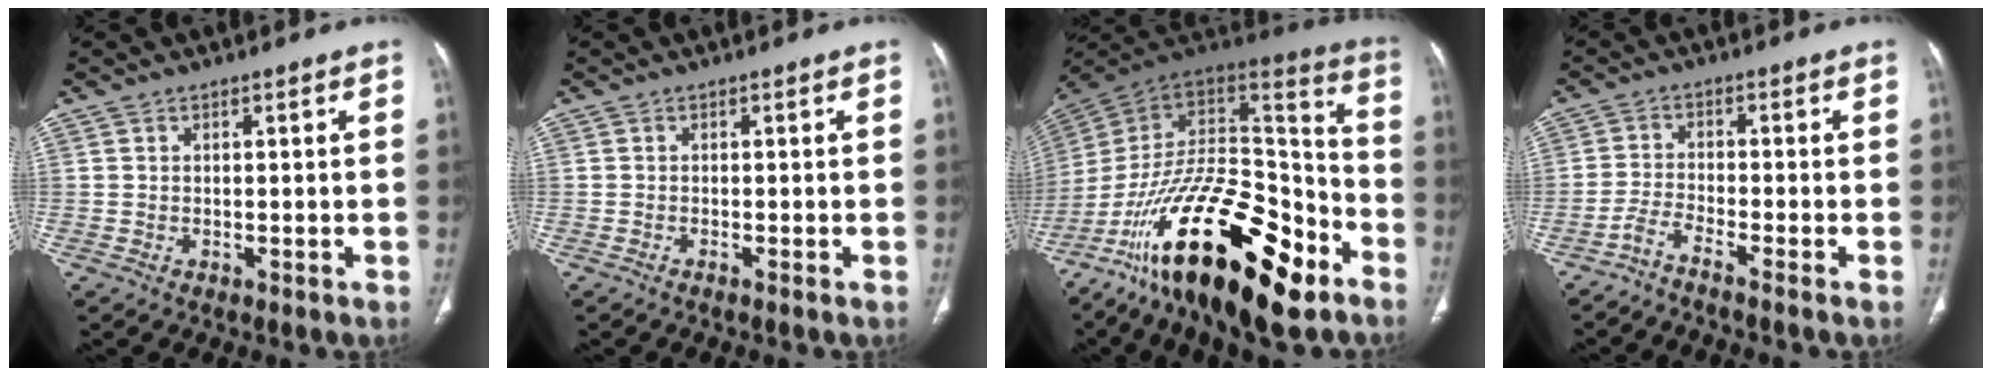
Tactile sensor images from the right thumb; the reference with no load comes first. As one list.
[{"total": 0.6, "force": [-0.5, -0.1, 0.4], "torque": [-0.007, 0.000, -0.010]}, {"total": 34.6, "force": [-17.5, 14.2, 26.3], "torque": [-0.416, 0.063, -0.283]}, {"total": 3.1, "force": [-2.6, -0.7, 1.4], "torque": [-0.049, 0.009, -0.061]}]